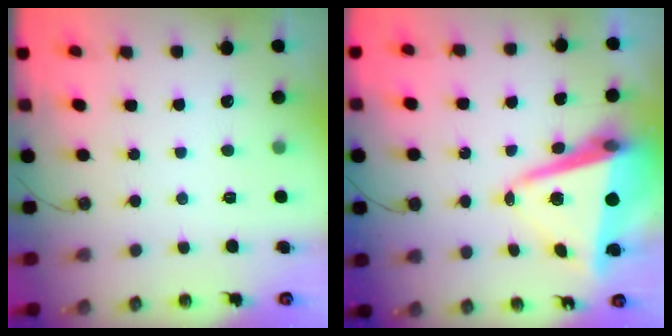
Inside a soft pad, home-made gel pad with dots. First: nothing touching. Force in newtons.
{"total": 11.5, "press": 11.3, "slide": 2.0}